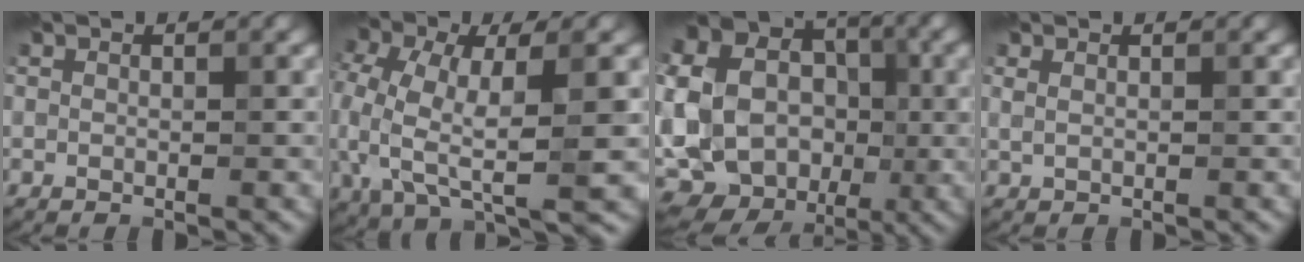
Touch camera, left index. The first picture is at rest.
{"total": 10.0, "force": [-0.8, 5.0, 8.7], "torque": [-0.185, -0.009, -0.014]}
{"total": 20.6, "force": [-1.0, 18.0, 10.0], "torque": [-0.230, 0.016, -0.039]}
{"total": 0.5, "force": [0.4, 0.1, 0.3], "torque": [-0.009, 0.004, 0.008]}